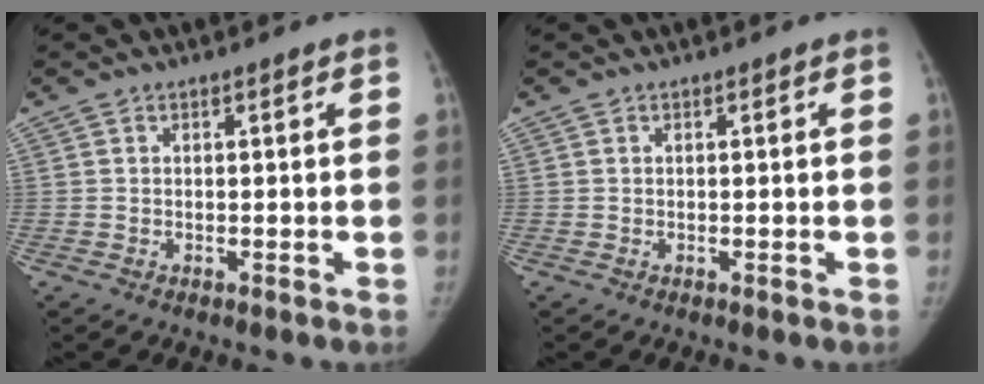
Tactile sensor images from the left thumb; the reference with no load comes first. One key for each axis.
{"total": 0.0}